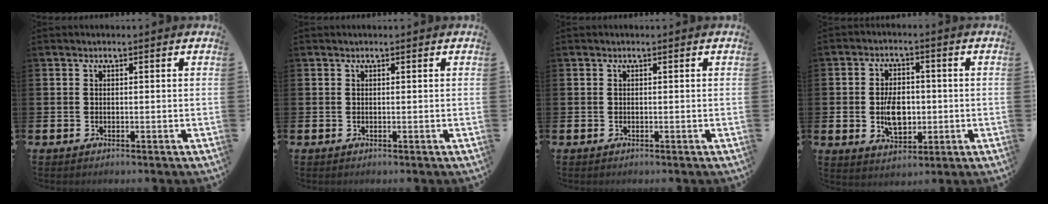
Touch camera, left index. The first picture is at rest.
{"total": 0.0}
{"total": 0.0}
{"total": 6.3, "force": [-0.6, 4.2, 4.7], "torque": [-0.080, 0.003, -0.016]}